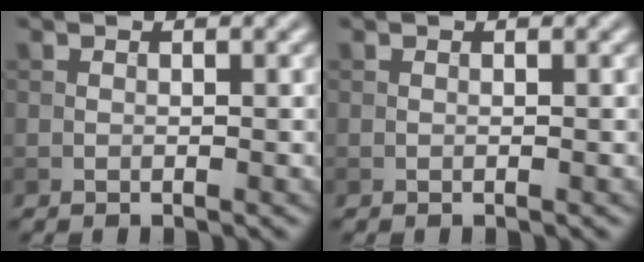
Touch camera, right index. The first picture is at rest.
{"total": 0.0}